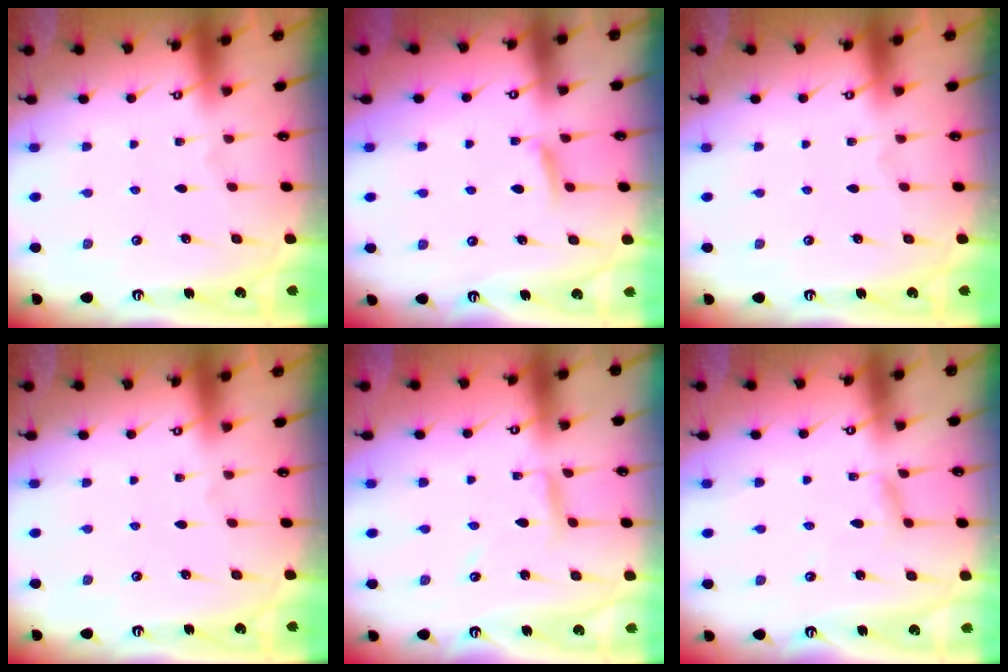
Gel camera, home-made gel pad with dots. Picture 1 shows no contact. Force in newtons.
{"total": 5.0, "press": 4.9, "slide": 0.8}
{"total": 0.0}
{"total": 0.0}
{"total": 4.7, "press": 4.6, "slide": 0.4}
{"total": 6.3, "press": 6.3, "slide": 0.4}